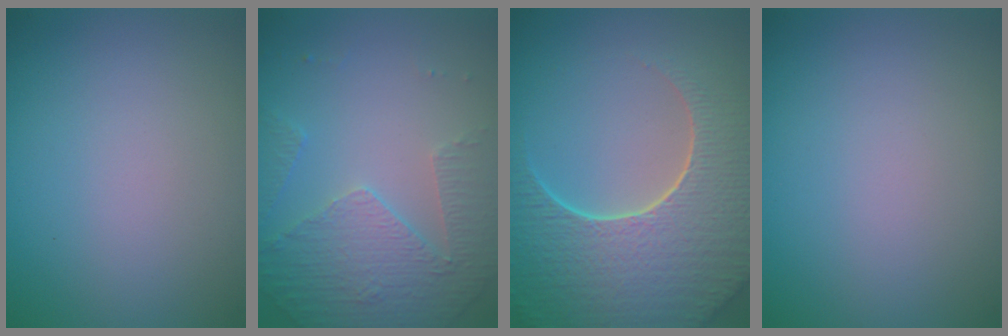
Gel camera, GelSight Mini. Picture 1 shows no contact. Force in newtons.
{"total": 5.0, "press": 3.6, "slide": 3.5}
{"total": 9.5, "press": 6.7, "slide": 6.6}
{"total": 0.0}